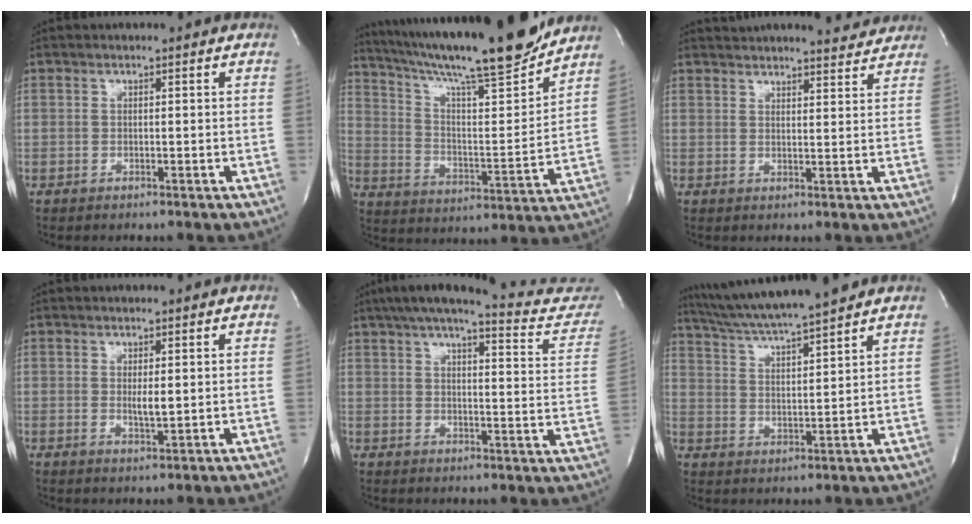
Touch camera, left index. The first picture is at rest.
{"total": 22.3, "force": [18.9, 0.8, 11.8], "torque": [-0.204, -0.023, 0.291]}
{"total": 7.1, "force": [7.0, 0.7, 1.1], "torque": [-0.013, -0.004, 0.081]}
{"total": 2.0, "force": [-0.3, 0.4, 2.0], "torque": [-0.036, -0.011, -0.002]}
{"total": 21.4, "force": [18.7, 2.9, 10.0], "torque": [-0.135, -0.024, 0.220]}
{"total": 12.4, "force": [10.9, -0.9, 5.8], "torque": [-0.110, 0.012, 0.183]}